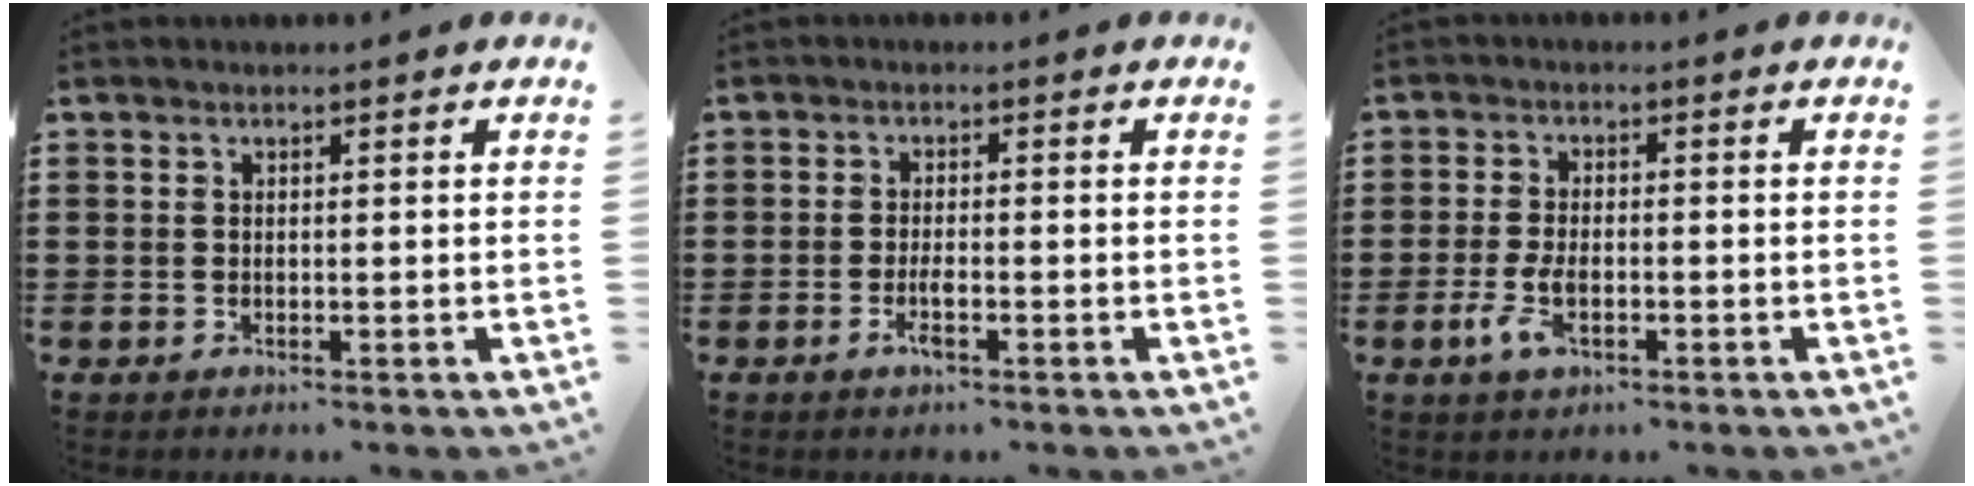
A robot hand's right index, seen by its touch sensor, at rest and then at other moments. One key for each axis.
{"total": 2.6, "fx": -1.1, "fy": 0.6, "fz": 2.3, "tx": -0.048, "ty": -0.001, "tz": -0.023}
{"total": 4.6, "fx": -1.5, "fy": 2.1, "fz": 3.8, "tx": -0.093, "ty": -0.007, "tz": -0.033}